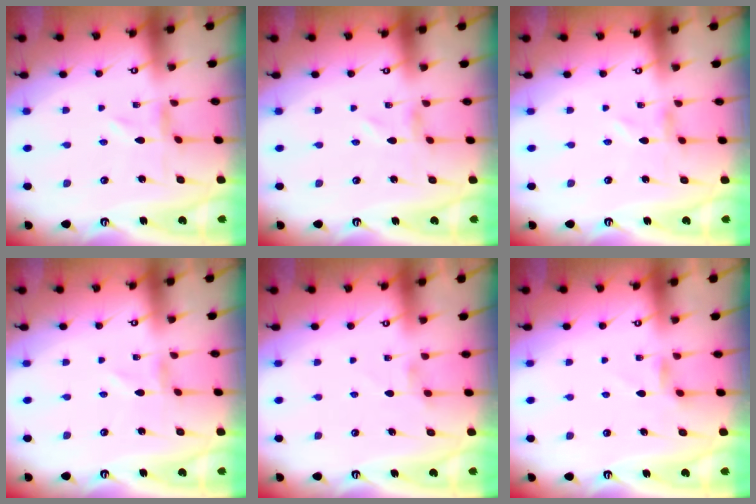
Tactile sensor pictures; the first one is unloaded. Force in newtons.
{"total": 1.0, "press": 1.0, "slide": 0.0}
{"total": 0.0}
{"total": 1.1, "press": 1.1, "slide": 0.1}
{"total": 2.7, "press": 2.7, "slide": 0.3}
{"total": 4.6, "press": 4.6, "slide": 0.5}